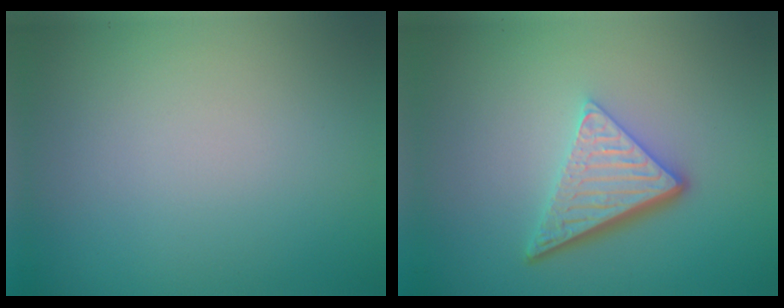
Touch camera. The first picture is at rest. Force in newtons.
{"total": 5.1, "press": 3.6, "slide": 3.7}